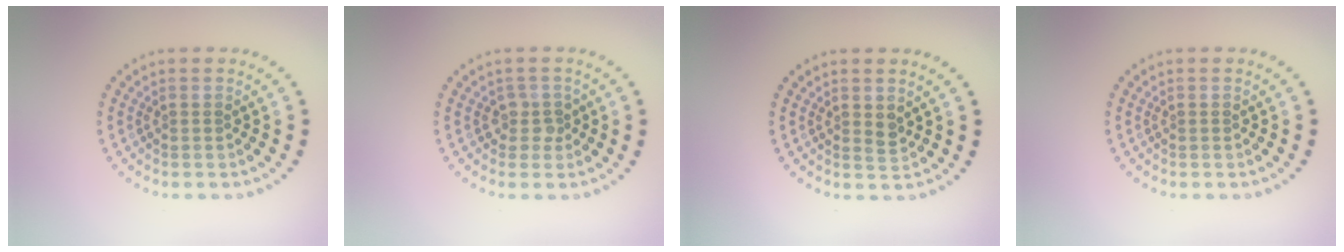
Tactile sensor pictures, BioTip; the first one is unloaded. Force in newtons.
{"total": 1.4, "press": 1.2, "slide": 0.8}
{"total": 0.9, "press": 0.9, "slide": 0.3}
{"total": 0.0}